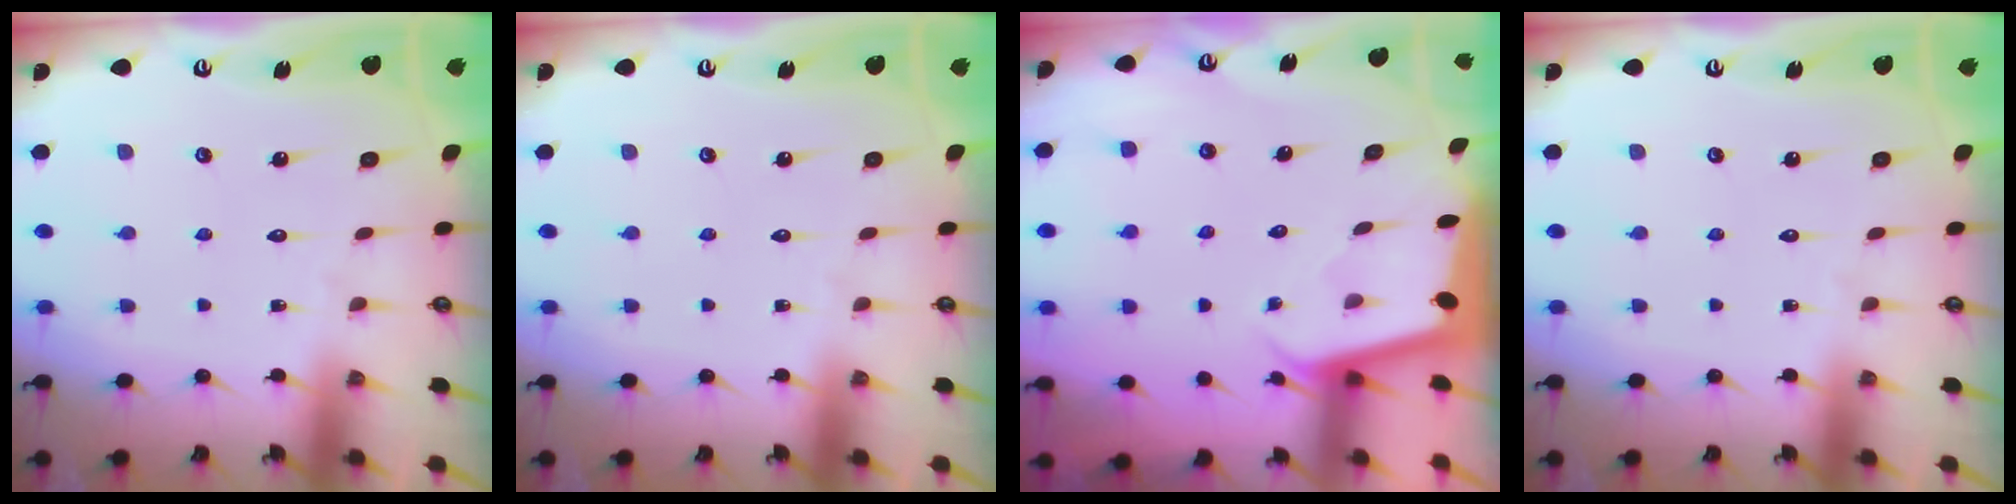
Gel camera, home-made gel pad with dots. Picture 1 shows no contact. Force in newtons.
{"total": 0.0}
{"total": 1.9, "press": 1.9, "slide": 0.1}
{"total": 0.0}